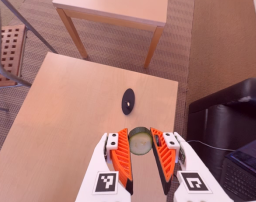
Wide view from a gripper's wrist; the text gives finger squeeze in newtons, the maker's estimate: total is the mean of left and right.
{"total": 8.9, "left": 9.0, "right": 8.8}